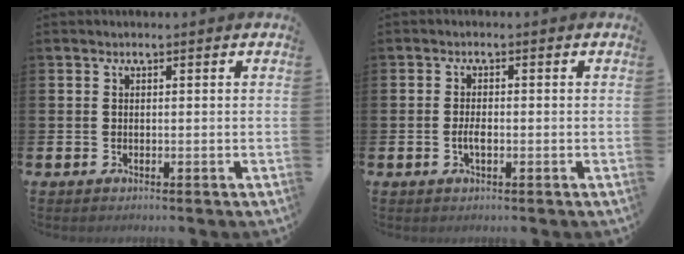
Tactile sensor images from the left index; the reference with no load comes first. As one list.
[{"total": 2.0, "force": [-0.5, 0.8, 1.8], "torque": [-0.024, -0.002, -0.011]}]